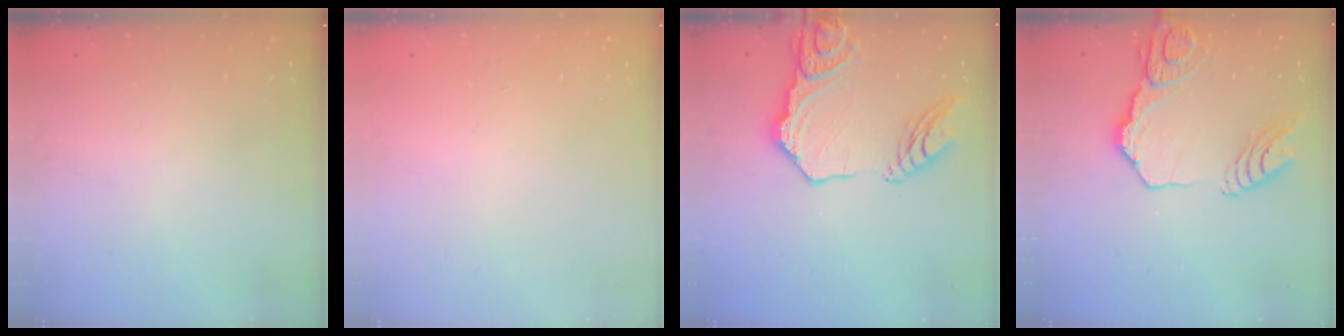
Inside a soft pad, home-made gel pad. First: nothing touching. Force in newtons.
{"total": 0.0}
{"total": 17.7, "press": 17.6, "slide": 2.1}
{"total": 16.7, "press": 16.6, "slide": 1.9}